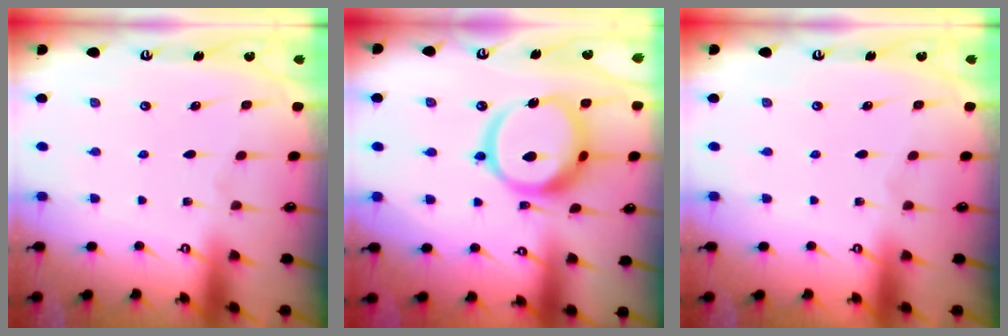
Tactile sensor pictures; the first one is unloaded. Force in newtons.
{"total": 17.4, "press": 17.3, "slide": 2.0}
{"total": 0.0}